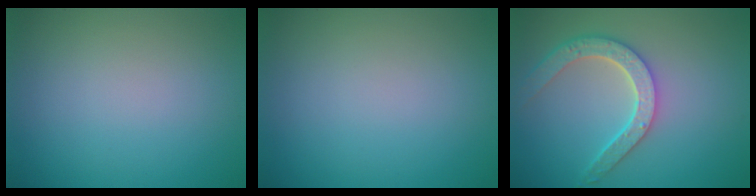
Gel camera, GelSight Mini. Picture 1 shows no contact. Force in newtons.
{"total": 0.0}
{"total": 4.6, "press": 3.8, "slide": 2.7}